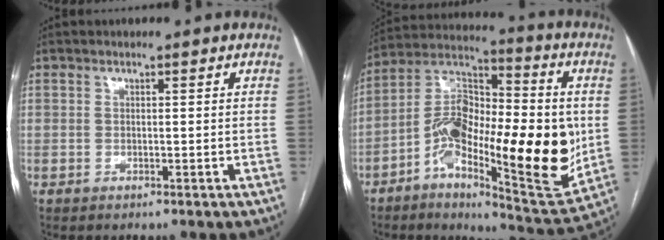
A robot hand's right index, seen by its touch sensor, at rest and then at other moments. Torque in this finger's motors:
{"motor_torque": [2.11, 0.03, 1.05, 0.21]}